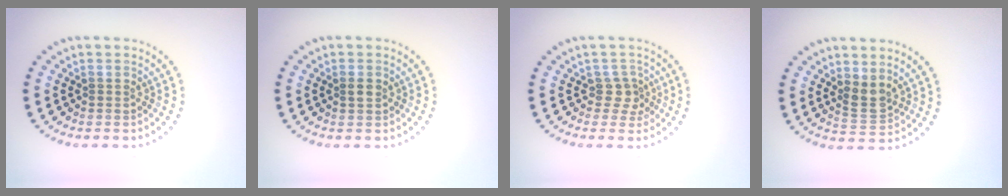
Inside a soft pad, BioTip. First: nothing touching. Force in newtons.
{"total": 1.0, "press": 0.9, "slide": 0.3}
{"total": 1.9, "press": 1.5, "slide": 1.2}
{"total": 2.1, "press": 1.8, "slide": 1.1}